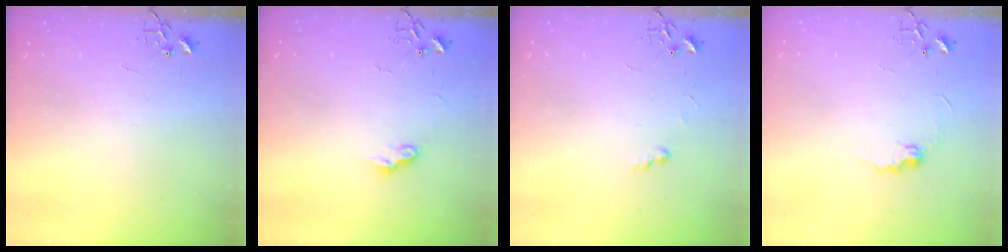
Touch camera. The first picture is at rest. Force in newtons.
{"total": 7.2, "press": 7.2, "slide": 0.2}
{"total": 4.6, "press": 4.5, "slide": 0.6}
{"total": 6.8, "press": 6.8, "slide": 0.3}